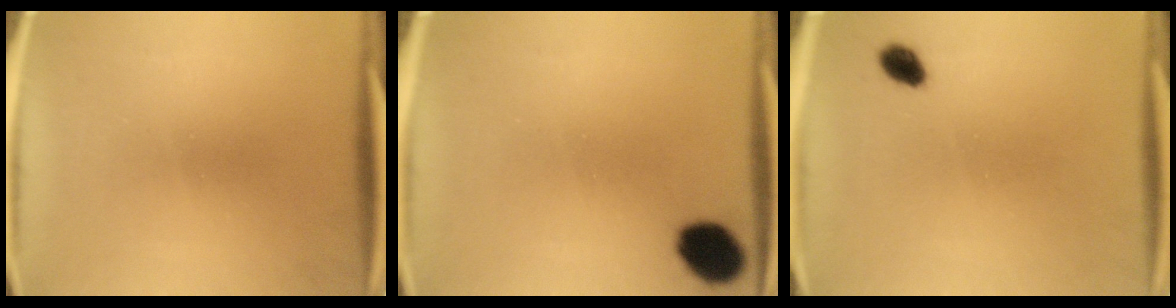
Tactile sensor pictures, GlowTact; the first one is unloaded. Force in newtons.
{"total": 8.6}
{"total": 2.9}